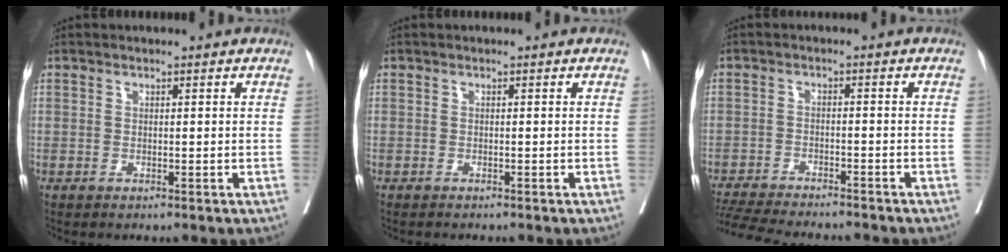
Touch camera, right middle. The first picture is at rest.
{"total": 1.2, "force": [-0.9, 0.0, 0.7], "torque": [-0.013, -0.002, -0.009]}
{"total": 13.7, "force": [-12.5, 1.5, 5.4], "torque": [-0.107, -0.016, -0.182]}